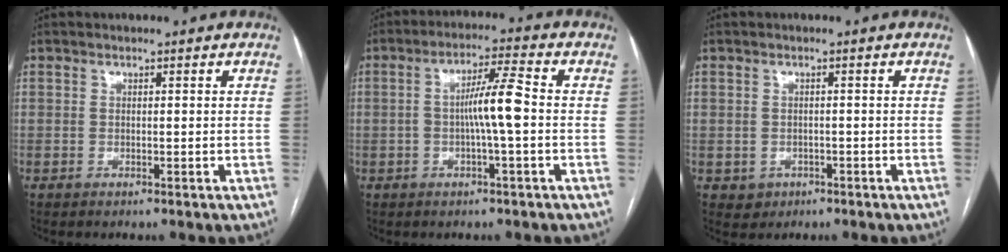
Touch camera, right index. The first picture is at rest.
{"total": 6.8, "force": [-0.6, 0.1, 6.8], "torque": [-0.124, 0.013, -0.012]}
{"total": 2.4, "force": [-0.9, 2.1, 0.4], "torque": [-0.001, 0.006, -0.008]}